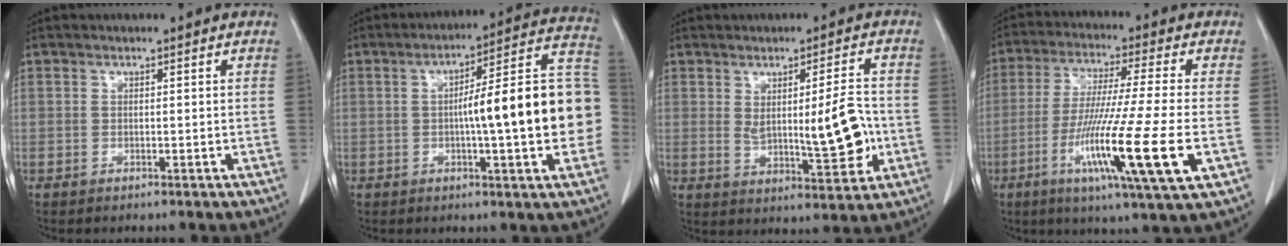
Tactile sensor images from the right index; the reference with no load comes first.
{"total": 18.7, "force": [-1.3, 2.0, 18.6], "torque": [-0.209, 0.042, -0.016]}
{"total": 9.3, "force": [-0.3, 2.0, 9.1], "torque": [-0.128, -0.005, 0.005]}
{"total": 17.1, "force": [-5.1, -0.7, 16.3], "torque": [-0.308, -0.039, -0.096]}